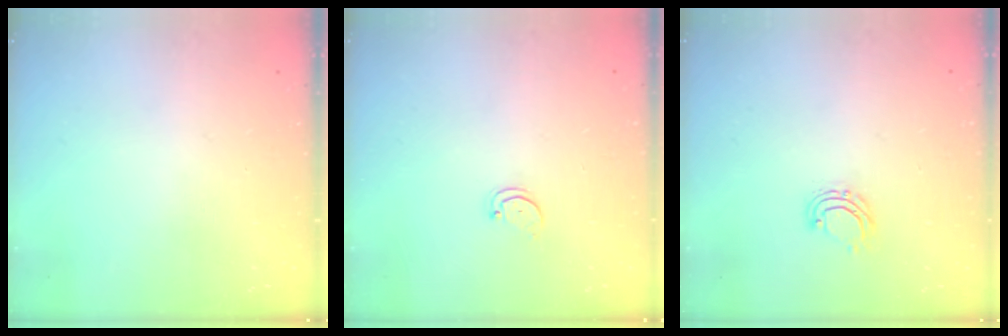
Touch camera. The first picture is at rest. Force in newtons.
{"total": 1.5, "press": 1.5, "slide": 0.3}
{"total": 4.9, "press": 4.8, "slide": 0.7}